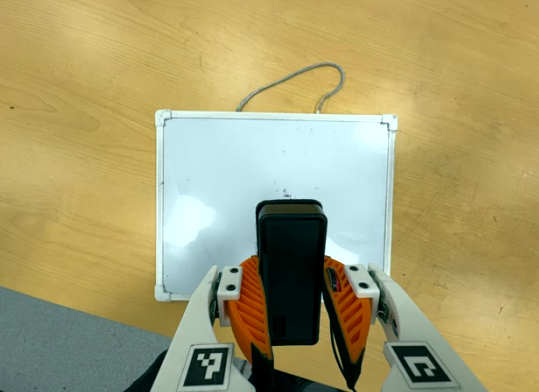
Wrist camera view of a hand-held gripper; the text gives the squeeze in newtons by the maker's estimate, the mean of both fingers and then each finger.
{"total": 8.8, "left": 7.4, "right": 10.3}